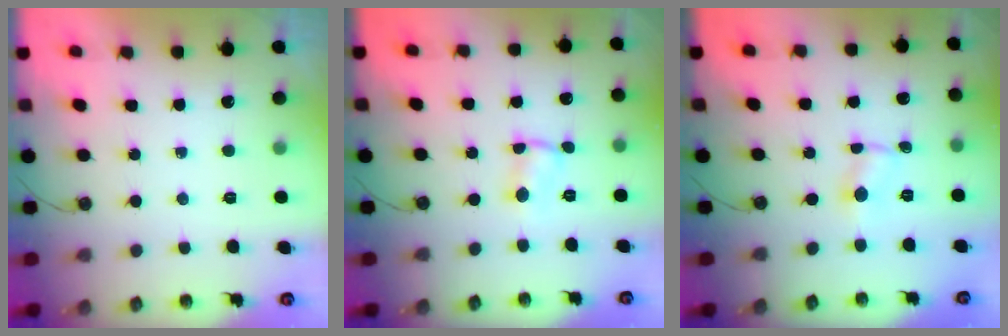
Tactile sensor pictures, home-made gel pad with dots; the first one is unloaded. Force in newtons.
{"total": 1.4, "press": 1.4, "slide": 0.0}
{"total": 1.1, "press": 1.1, "slide": 0.2}